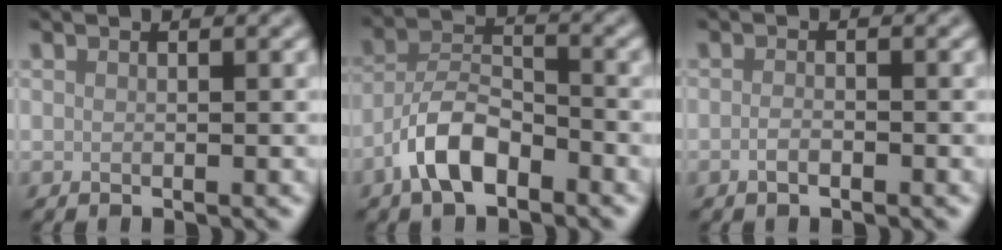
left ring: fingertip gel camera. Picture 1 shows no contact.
{"total": 5.2, "force": [-3.2, 2.4, 3.4], "torque": [-0.059, 0.012, -0.068]}
{"total": 1.0, "force": [-0.6, 0.3, 0.8], "torque": [-0.017, 0.001, -0.012]}